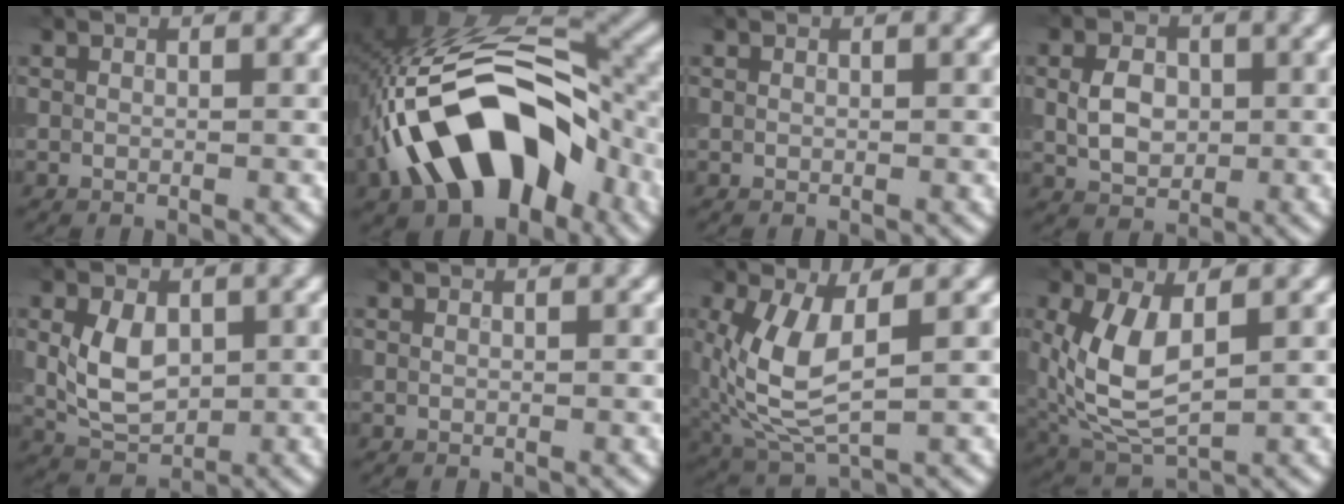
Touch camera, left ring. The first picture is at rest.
{"total": 13.8, "force": [-4.9, 7.1, 10.7], "torque": [-0.176, 0.023, -0.092]}
{"total": 0.0}
{"total": 3.5, "force": [0.2, 2.6, 2.4], "torque": [-0.050, 0.002, 0.000]}
{"total": 4.7, "force": [0.5, 3.1, 3.5], "torque": [-0.078, 0.001, 0.011]}
{"total": 0.0}
{"total": 6.3, "force": [0.5, 2.9, 5.6], "torque": [-0.140, -0.009, 0.017]}
{"total": 6.7, "force": [0.8, 3.5, 5.7], "torque": [-0.141, -0.002, 0.019]}